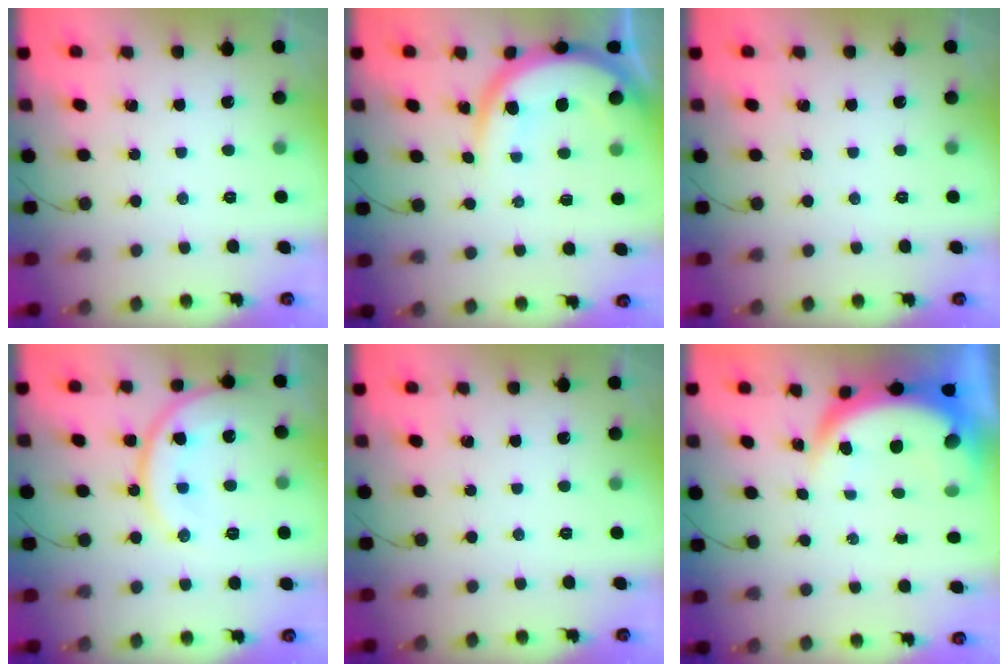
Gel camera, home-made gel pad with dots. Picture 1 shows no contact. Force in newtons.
{"total": 11.9, "press": 11.8, "slide": 1.1}
{"total": 0.0}
{"total": 14.2, "press": 14.1, "slide": 0.6}
{"total": 0.0}
{"total": 9.1, "press": 9.0, "slide": 1.0}